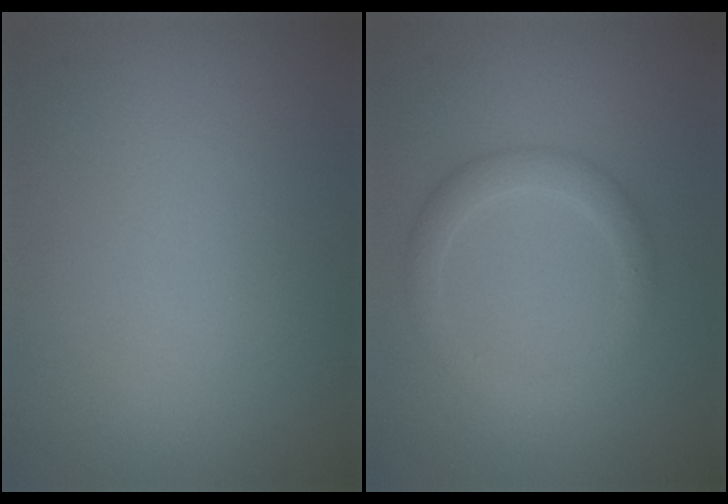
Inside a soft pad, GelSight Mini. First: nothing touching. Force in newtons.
{"total": 2.3, "press": 2.3, "slide": 0.1}